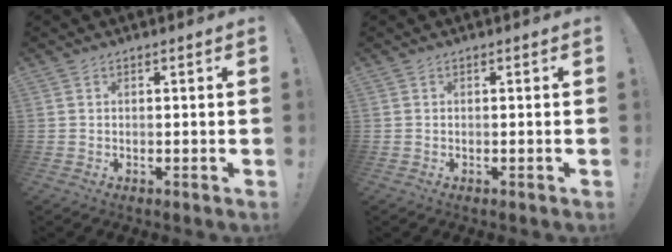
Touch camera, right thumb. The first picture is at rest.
{"total": 0.0}